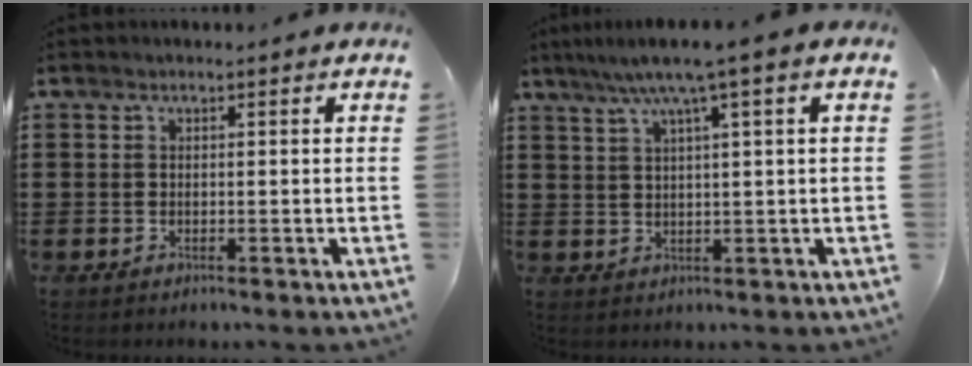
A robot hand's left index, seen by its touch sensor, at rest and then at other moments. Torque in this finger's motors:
{"motor_torque": [2.14, 0.00, 0.89, 0.21]}